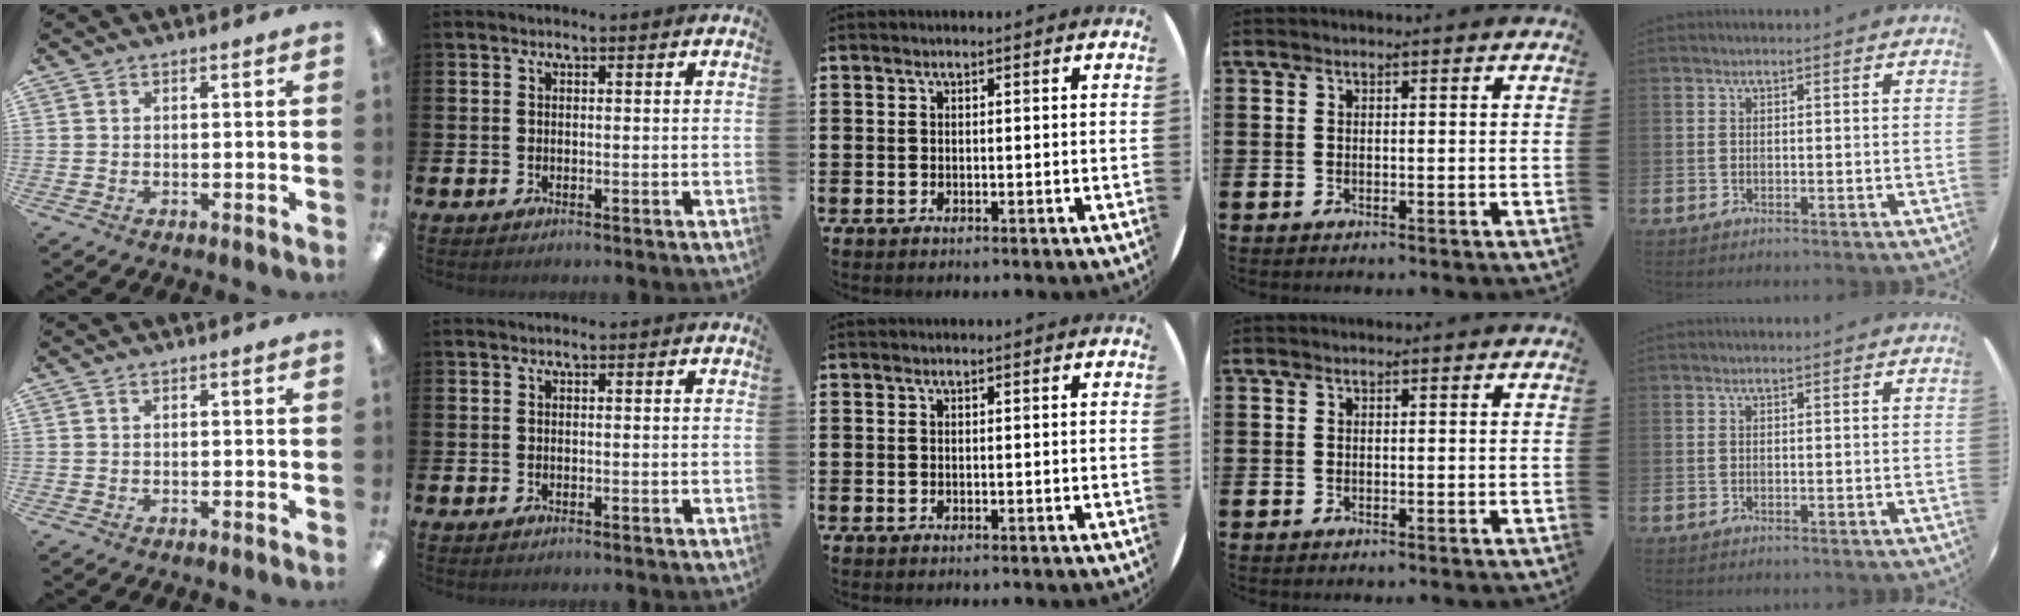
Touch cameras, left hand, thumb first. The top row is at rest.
{}